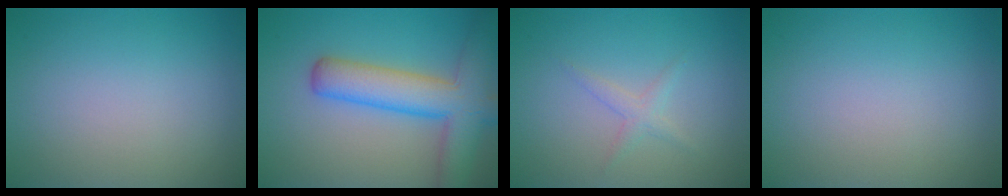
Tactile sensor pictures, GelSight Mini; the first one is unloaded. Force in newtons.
{"total": 7.6, "press": 7.6, "slide": 0.4}
{"total": 1.3, "press": 1.3, "slide": 0.1}
{"total": 0.0}